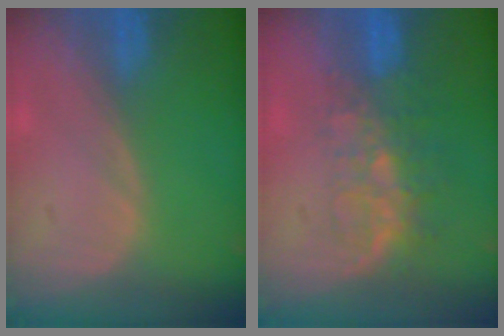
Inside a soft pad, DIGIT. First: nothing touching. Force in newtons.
{"total": 8.3, "press": 6.8, "slide": 4.7}